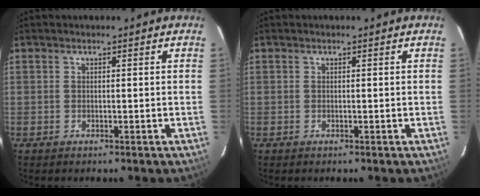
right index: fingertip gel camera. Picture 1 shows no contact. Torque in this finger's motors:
{"motor_torque": [0.00, 0.00, 0.03, 0.00]}